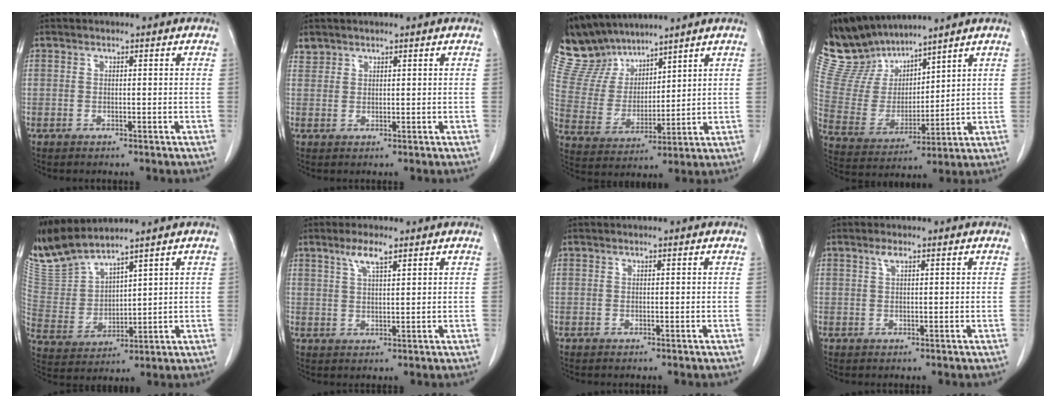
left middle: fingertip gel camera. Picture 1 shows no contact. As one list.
[{"total": 1.5, "force": [1.3, 0.7, -0.2], "torque": [0.008, 0.006, 0.025]}, {"total": 10.6, "force": [9.9, 3.6, 1.7], "torque": [-0.056, 0.017, 0.210]}, {"total": 12.4, "force": [11.7, 3.5, 2.4], "torque": [-0.074, 0.010, 0.249]}, {"total": 8.9, "force": [8.6, 0.0, 2.4], "torque": [-0.075, 0.004, 0.195]}, {"total": 3.7, "force": [2.4, 0.5, 2.8], "torque": [-0.058, 0.003, 0.048]}, {"total": 0.0}, {"total": 1.2, "force": [0.7, 0.2, 0.9], "torque": [-0.020, 0.005, 0.013]}]